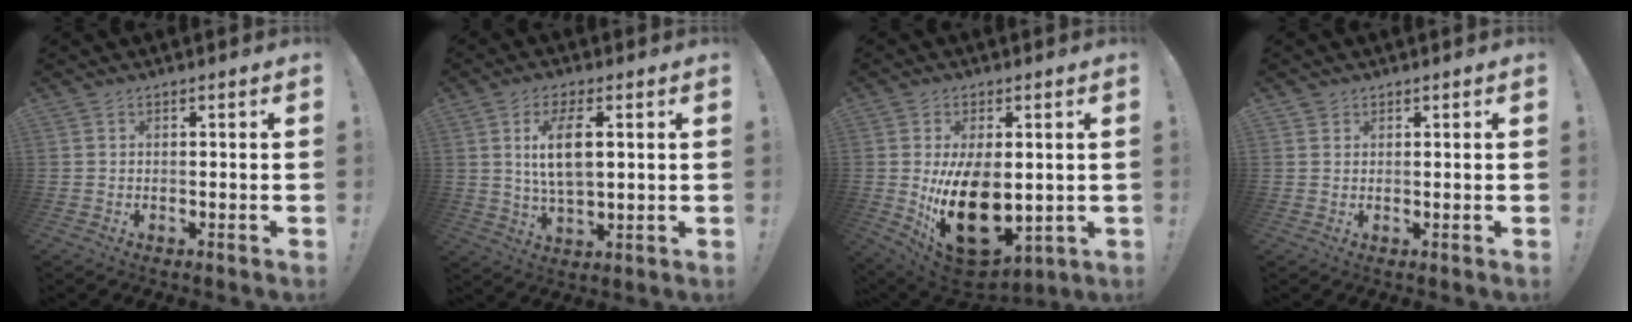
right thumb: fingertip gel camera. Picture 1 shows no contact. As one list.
[{"total": 10.1, "force": [2.3, 4.5, 8.7], "torque": [-0.151, -0.006, 0.037]}, {"total": 20.5, "force": [-2.2, 12.2, 16.4], "torque": [-0.282, -0.023, -0.020]}, {"total": 1.3, "force": [0.9, 0.9, 0.1], "torque": [0.004, -0.003, 0.016]}]